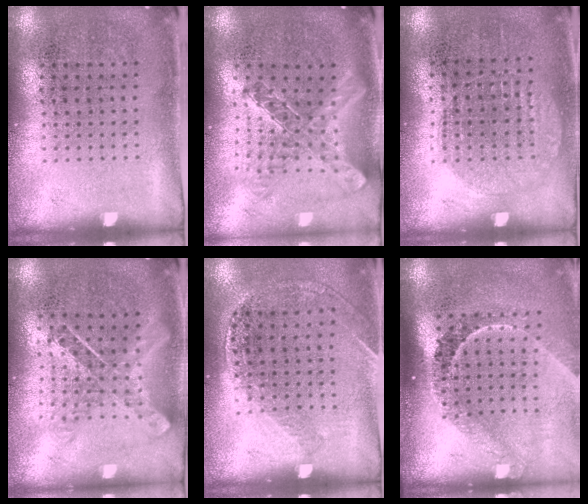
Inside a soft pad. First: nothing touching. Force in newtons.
{"total": 1.1, "press": 1.0, "slide": 0.3}
{"total": 0.9, "press": 0.8, "slide": 0.4}
{"total": 0.9, "press": 0.9, "slide": 0.1}
{"total": 1.2, "press": 1.1, "slide": 0.3}
{"total": 2.2, "press": 1.5, "slide": 1.5}